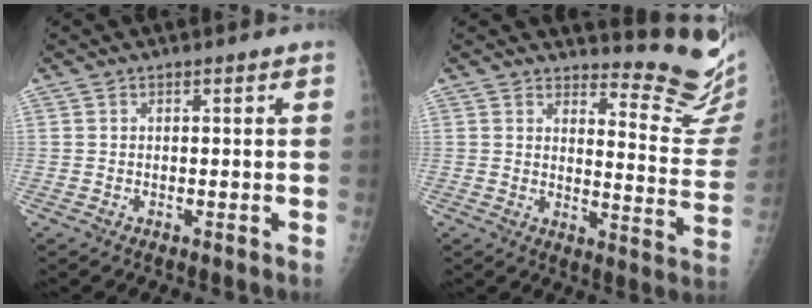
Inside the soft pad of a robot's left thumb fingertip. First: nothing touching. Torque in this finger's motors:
{"motor_torque": [0.58, -0.52, -0.20, -0.34, 0.02]}